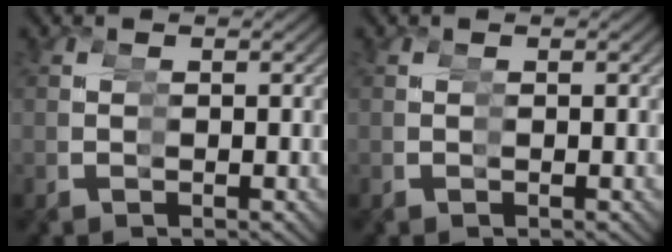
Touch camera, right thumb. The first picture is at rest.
{"total": 0.0}